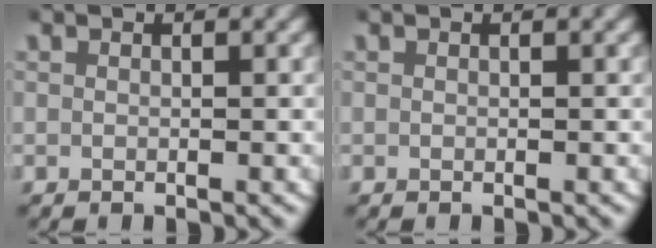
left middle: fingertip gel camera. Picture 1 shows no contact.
{"total": 0.0}